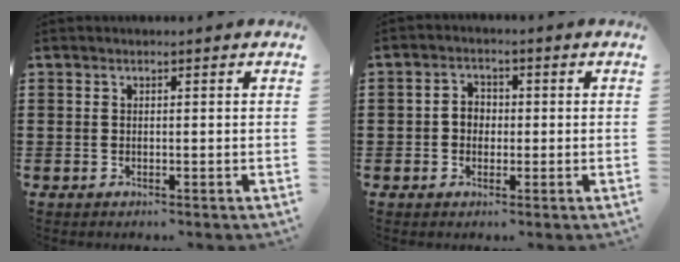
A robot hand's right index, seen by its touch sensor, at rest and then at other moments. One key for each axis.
{"total": 2.4, "fx": -0.5, "fy": 2.0, "fz": 1.1, "tx": -0.027, "ty": 0.008, "tz": -0.012}